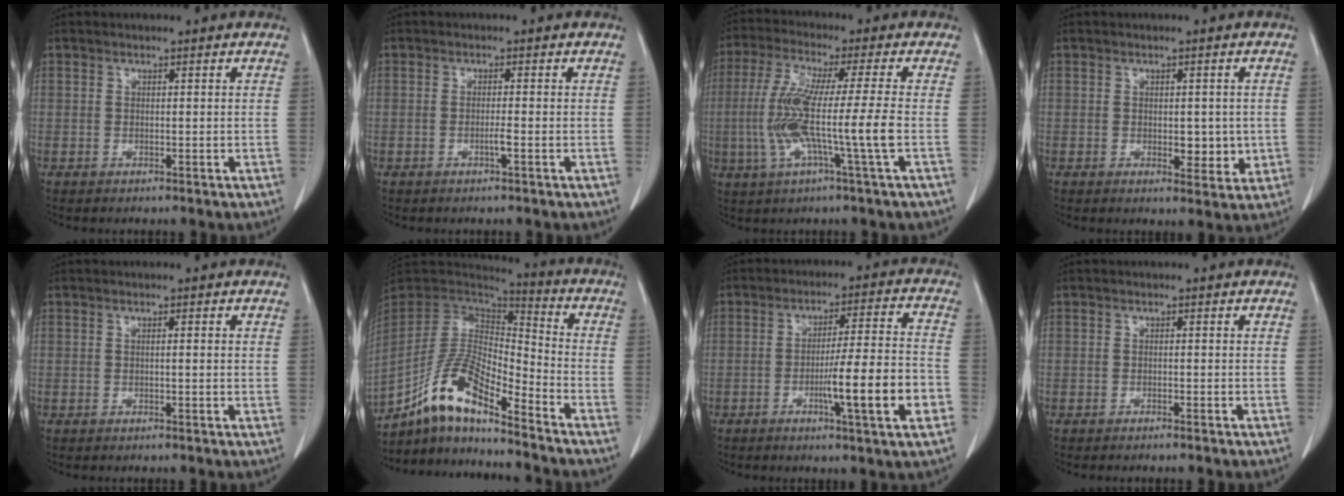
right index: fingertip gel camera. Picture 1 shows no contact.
{"total": 1.3, "force": [-0.6, -0.2, 1.2], "torque": [-0.025, -0.001, -0.010]}
{"total": 11.5, "force": [-2.0, -1.2, 11.2], "torque": [-0.228, -0.009, -0.043]}
{"total": 4.2, "force": [-0.4, 2.2, 3.6], "torque": [-0.040, -0.005, 0.002]}
{"total": 1.0, "force": [0.2, 0.1, 1.0], "torque": [-0.019, 0.002, 0.002]}
{"total": 14.0, "force": [-9.8, 2.6, 9.7], "torque": [-0.196, 0.008, -0.183]}
{"total": 12.3, "force": [-4.0, -0.1, 11.7], "torque": [-0.182, -0.006, -0.065]}
{"total": 0.9, "force": [-0.8, -0.1, 0.5], "torque": [-0.009, 0.001, -0.011]}